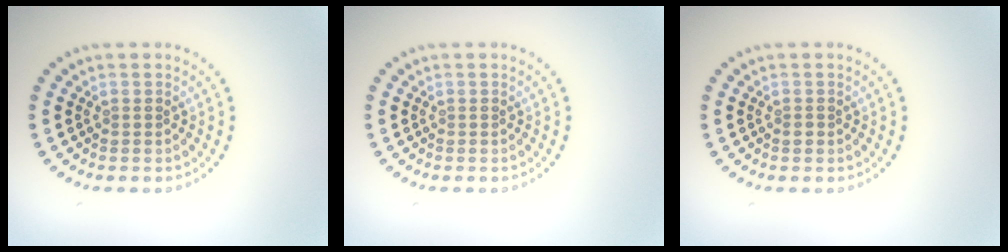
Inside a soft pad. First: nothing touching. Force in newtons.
{"total": 0.0}
{"total": 0.6, "press": 0.5, "slide": 0.3}